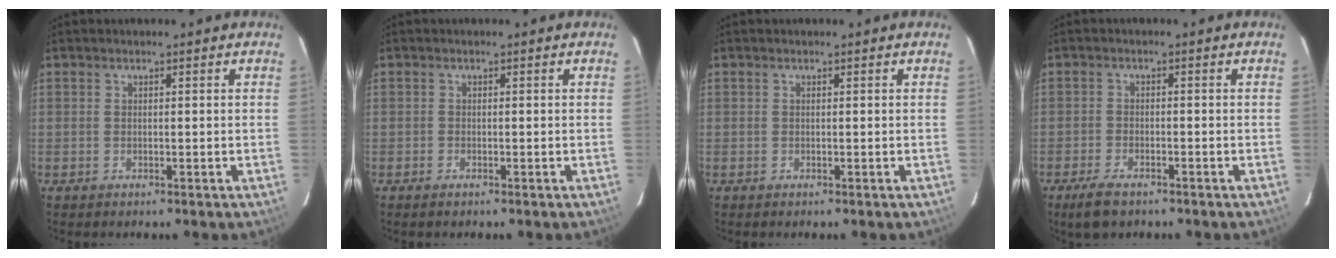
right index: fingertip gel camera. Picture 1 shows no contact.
{"total": 0.5, "force": [-0.4, 0.2, 0.2], "torque": [-0.004, 0.000, -0.010]}
{"total": 0.0}
{"total": 4.9, "force": [-3.6, 1.9, 2.8], "torque": [-0.073, -0.009, -0.066]}